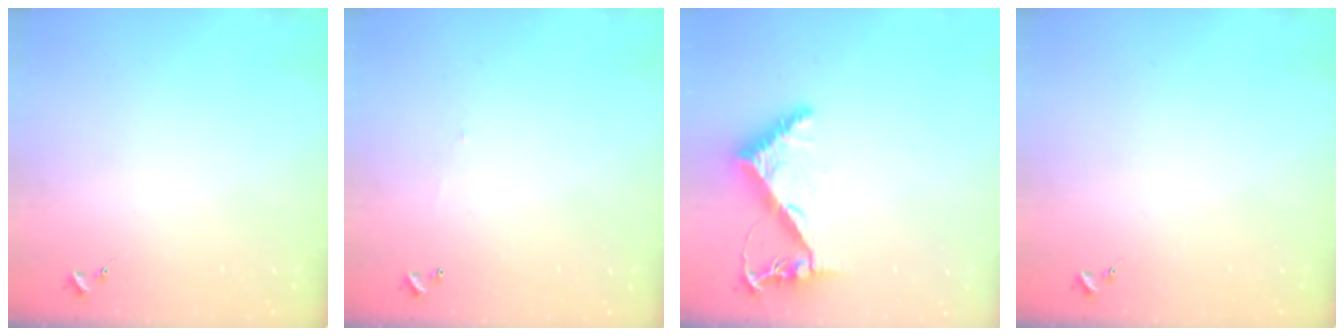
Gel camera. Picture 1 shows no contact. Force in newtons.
{"total": 3.8, "press": 3.8, "slide": 0.1}
{"total": 6.8, "press": 6.8, "slide": 0.9}
{"total": 0.0}